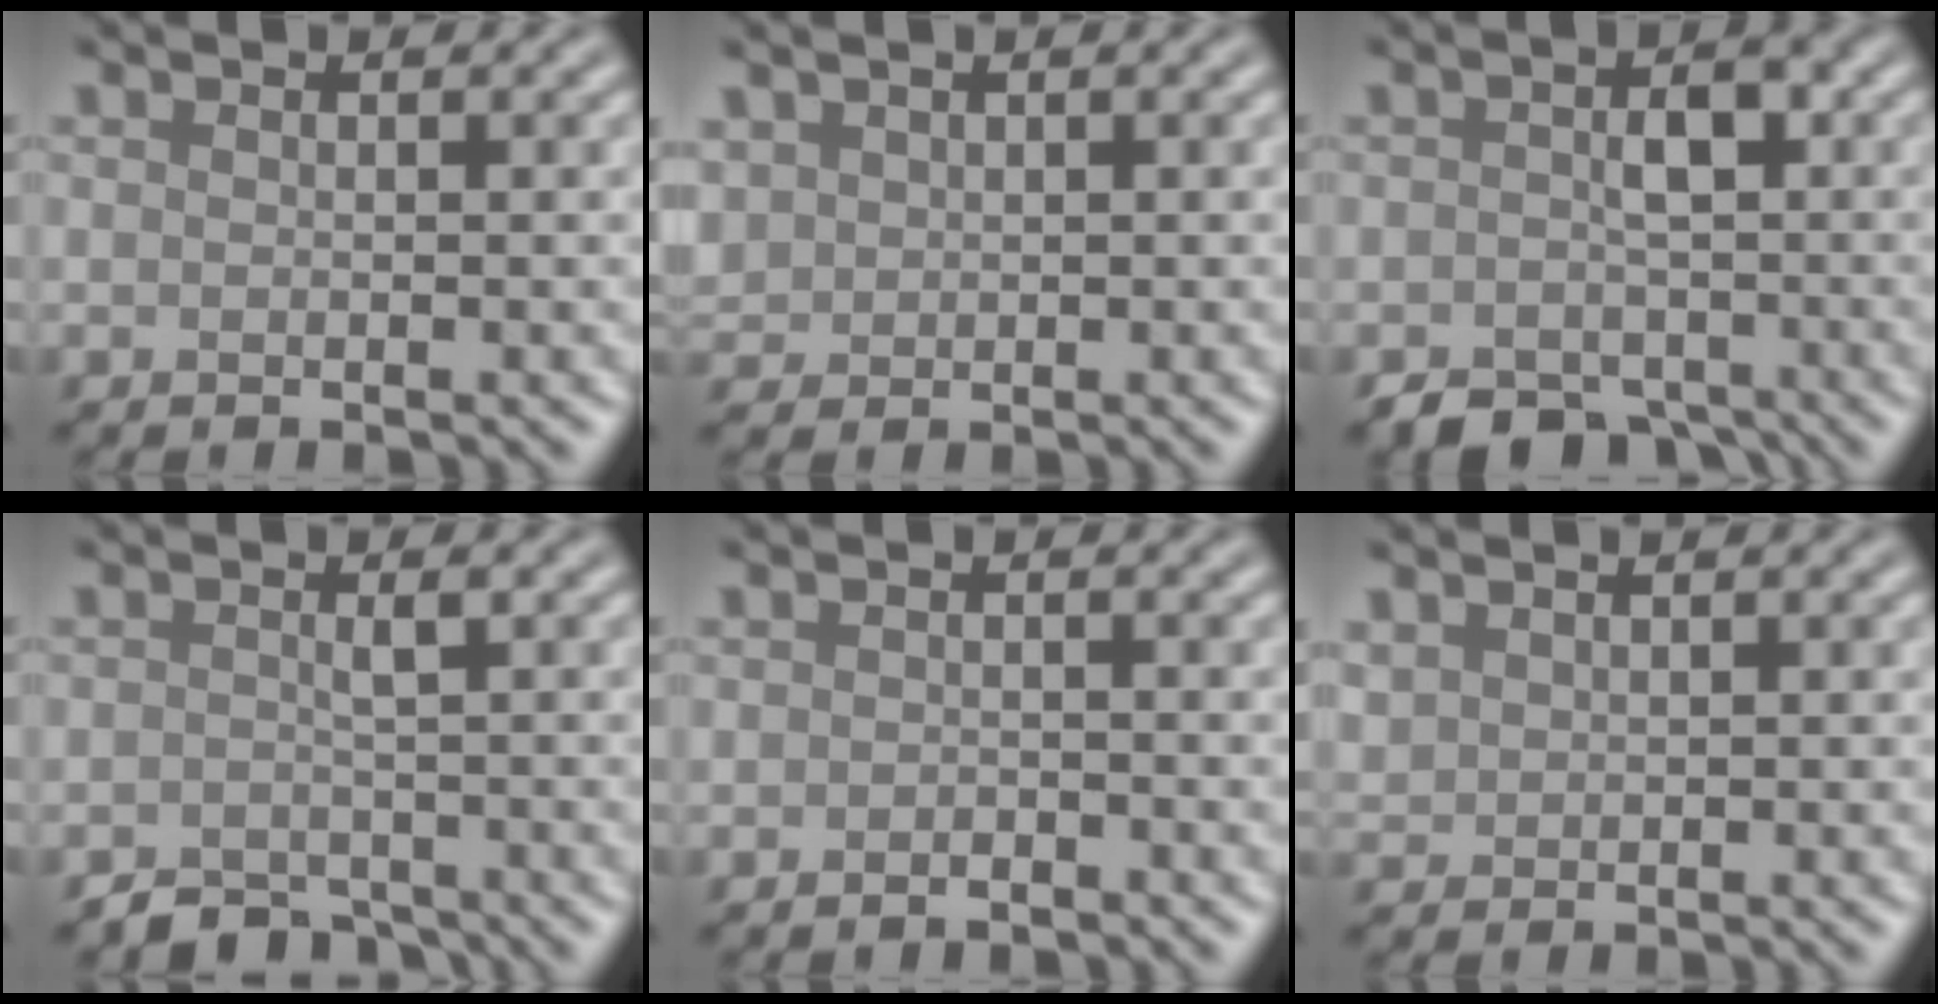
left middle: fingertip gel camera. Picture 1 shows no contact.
{"total": 1.0, "force": [0.6, 0.9, -0.1], "torque": [-0.011, 0.006, 0.026]}
{"total": 4.4, "force": [-2.9, 2.4, 2.2], "torque": [-0.020, 0.001, -0.045]}
{"total": 2.5, "force": [-2.5, 0.2, 0.4], "torque": [-0.003, 0.003, -0.039]}
{"total": 1.0, "force": [-1.0, -0.2, -0.1], "torque": [-0.002, 0.000, -0.008]}
{"total": 0.8, "force": [0.7, 0.3, -0.2], "torque": [-0.006, 0.009, 0.028]}